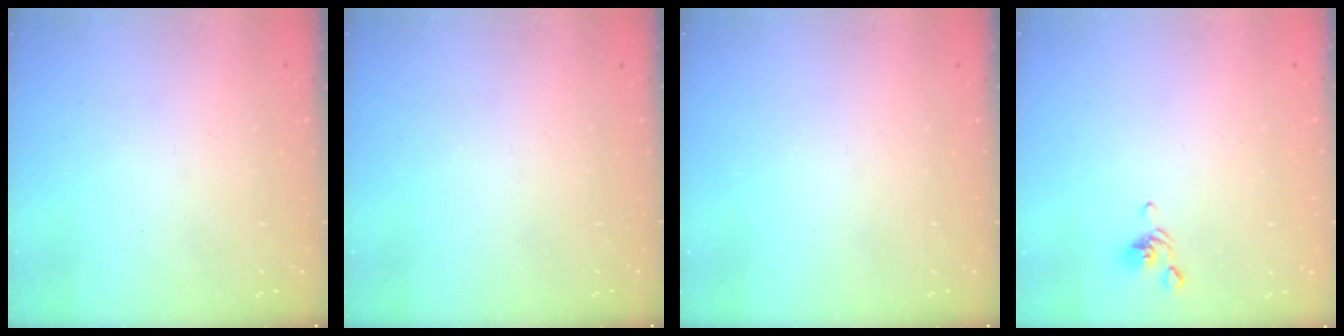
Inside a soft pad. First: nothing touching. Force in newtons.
{"total": 0.0}
{"total": 0.0}
{"total": 2.6, "press": 2.6, "slide": 0.5}